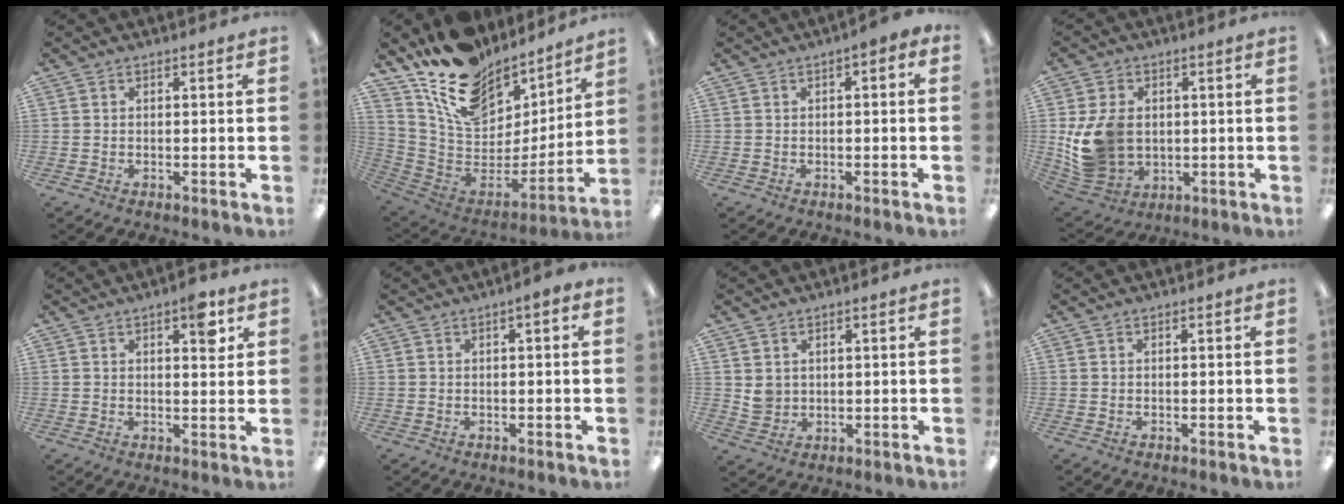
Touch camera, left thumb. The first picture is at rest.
{"total": 18.1, "force": [12.5, 10.4, 7.9], "torque": [-0.145, -0.098, 0.226]}
{"total": 1.6, "force": [-0.6, 0.7, 1.3], "torque": [-0.023, 0.007, -0.012]}
{"total": 12.9, "force": [0.4, 10.3, 7.6], "torque": [-0.172, 0.007, 0.015]}
{"total": 6.2, "force": [3.2, 2.5, 4.7], "torque": [-0.044, -0.016, 0.043]}
{"total": 2.0, "force": [0.4, 0.5, 1.9], "torque": [-0.029, 0.001, 0.004]}
{"total": 3.8, "force": [1.7, 3.3, 0.6], "torque": [-0.004, -0.002, 0.031]}
{"total": 0.0}